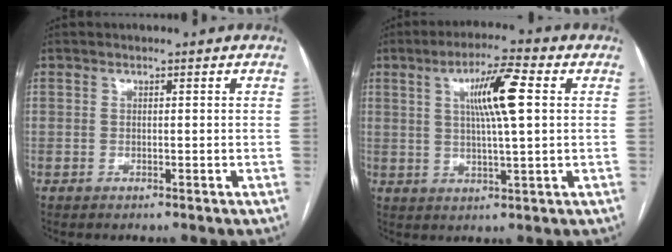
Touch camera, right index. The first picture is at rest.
{"total": 9.1, "force": [2.3, 0.6, 8.8], "torque": [-0.156, 0.009, 0.039]}